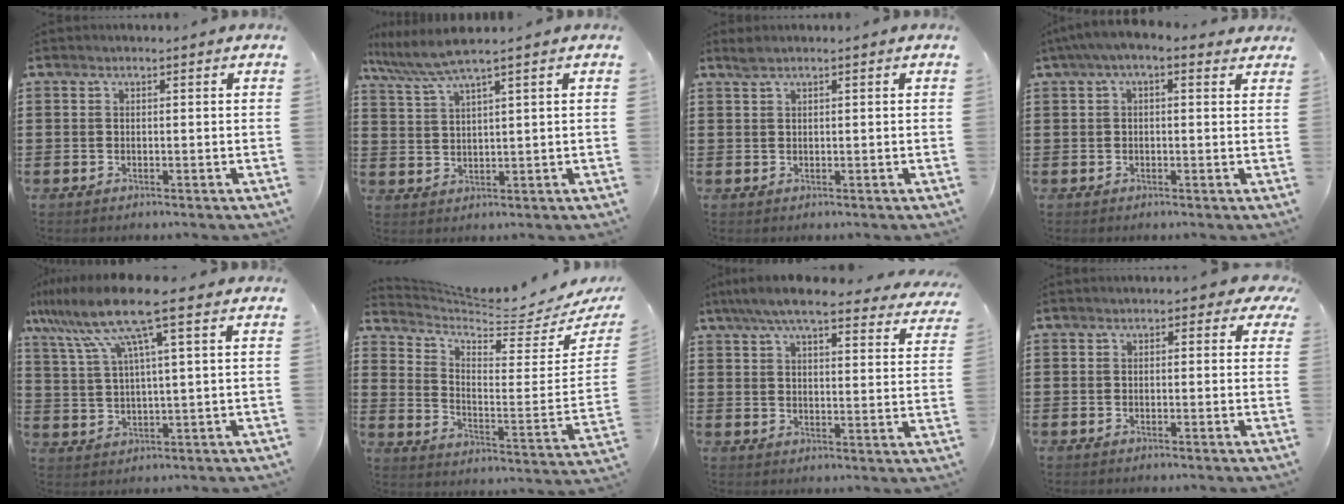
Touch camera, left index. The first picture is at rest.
{"total": 5.2, "force": [3.9, 0.0, 3.4], "torque": [-0.079, -0.010, 0.066]}
{"total": 1.1, "force": [0.8, 0.0, 0.8], "torque": [-0.017, 0.000, 0.016]}
{"total": 2.7, "force": [0.7, 1.1, 2.3], "torque": [-0.045, 0.007, 0.009]}
{"total": 11.0, "force": [6.4, 0.6, 8.9], "torque": [-0.212, -0.021, 0.102]}
{"total": 5.3, "force": [4.9, 1.0, 1.8], "torque": [-0.059, -0.048, 0.078]}
{"total": 7.9, "force": [6.9, 0.7, 3.7], "torque": [-0.094, -0.023, 0.124]}
{"total": 1.3, "force": [0.2, 0.8, 1.0], "torque": [-0.016, 0.004, -0.002]}